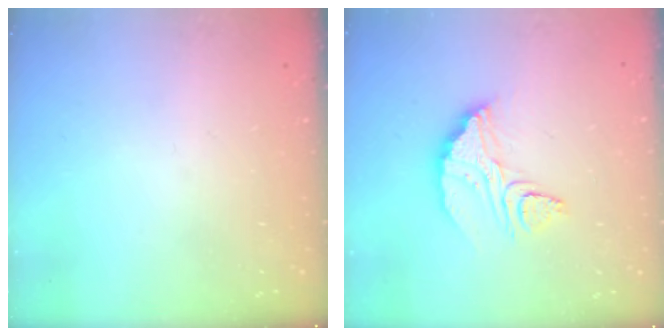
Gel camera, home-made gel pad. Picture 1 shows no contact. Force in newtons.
{"total": 11.0, "press": 11.0, "slide": 0.8}